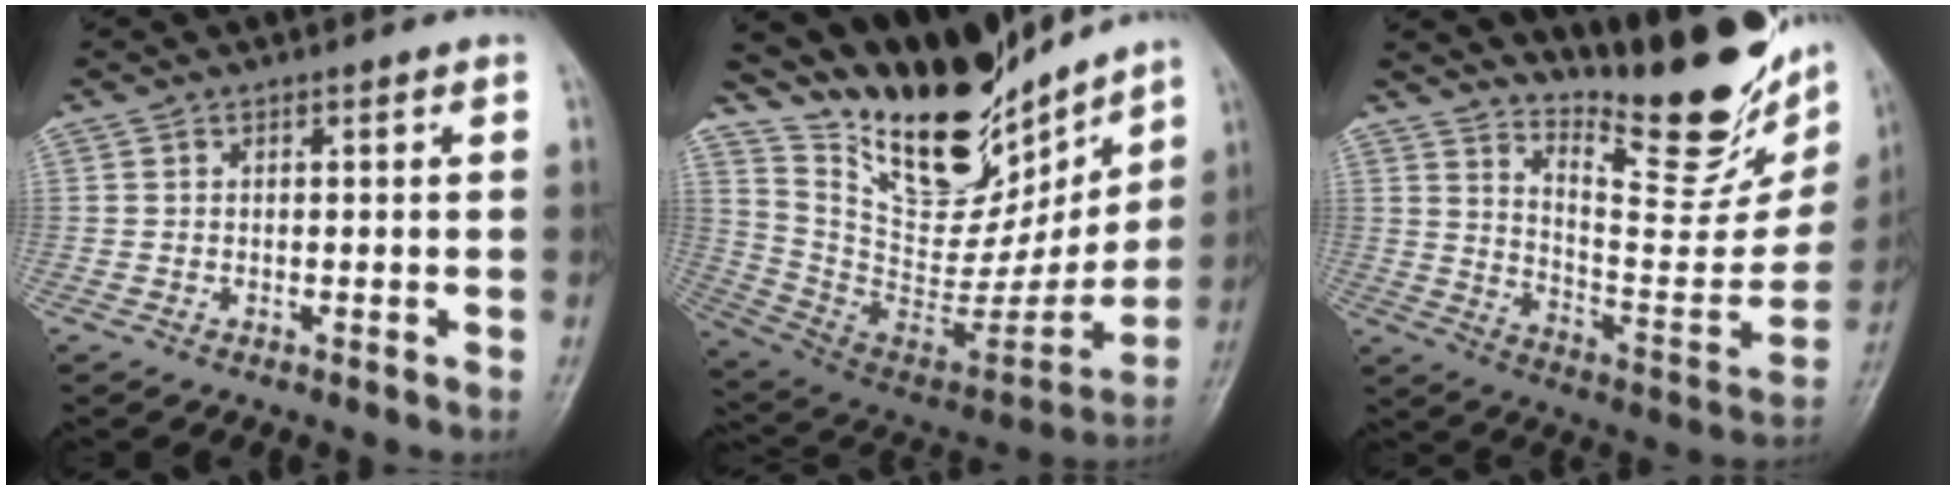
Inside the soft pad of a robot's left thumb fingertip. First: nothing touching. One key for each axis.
{"total": 25.8, "fx": 20.0, "fy": 10.6, "fz": 12.5, "tx": -0.162, "ty": -0.098, "tz": 0.344}
{"total": 25.0, "fx": 17.8, "fy": 7.4, "fz": 16.0, "tx": -0.188, "ty": -0.119, "tz": 0.267}